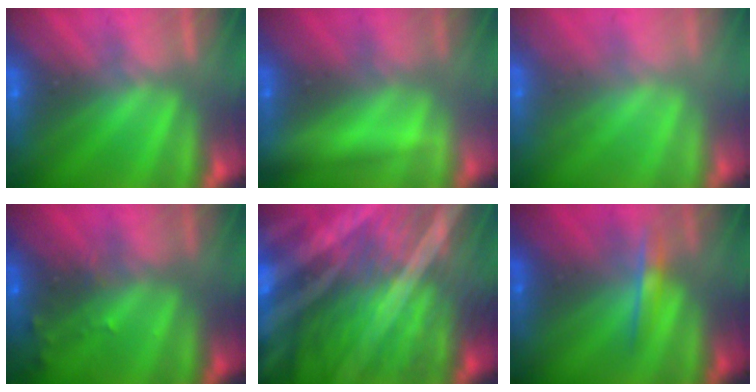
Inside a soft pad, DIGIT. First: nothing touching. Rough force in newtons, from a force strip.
{"total": 2.3}
{"total": 2.2}
{"total": 7.6}
{"total": 9.7}
{"total": 1.6}